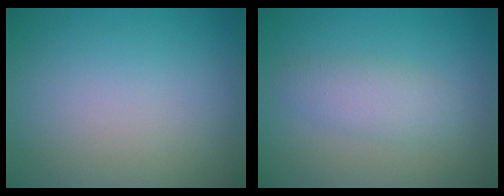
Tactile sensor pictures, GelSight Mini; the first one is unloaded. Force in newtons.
{"total": 2.5, "press": 2.5, "slide": 0.1}